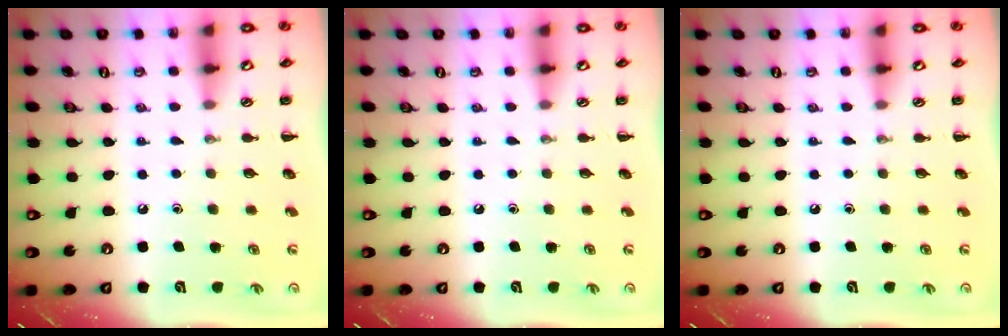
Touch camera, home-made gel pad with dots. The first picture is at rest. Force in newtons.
{"total": 0.0}
{"total": 0.0}